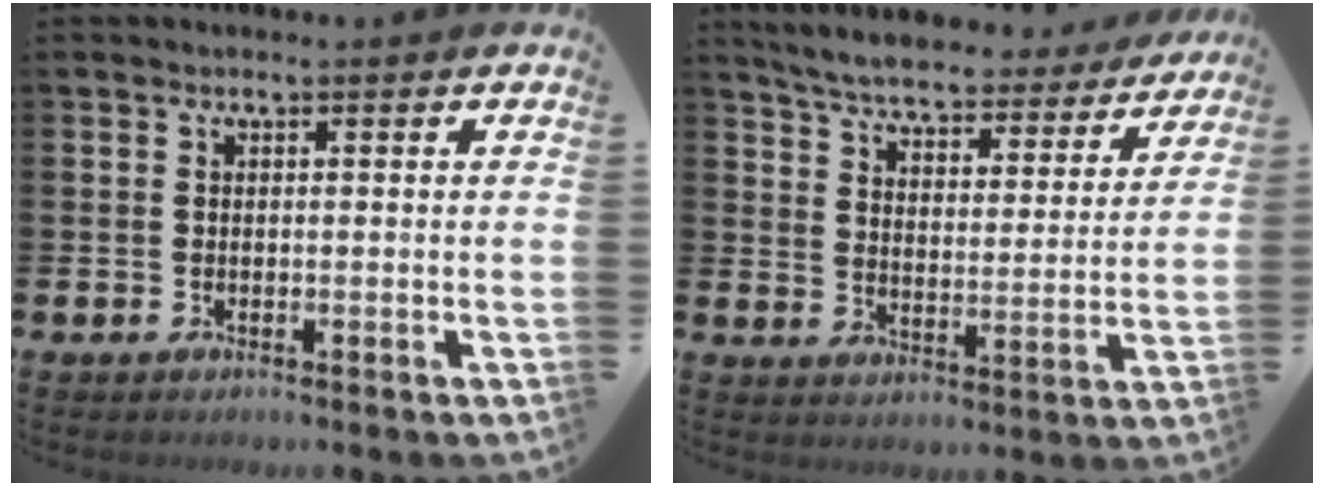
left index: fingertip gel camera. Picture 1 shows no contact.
{"total": 6.0, "force": [5.8, 0.6, 1.5], "torque": [-0.057, -0.041, 0.097]}